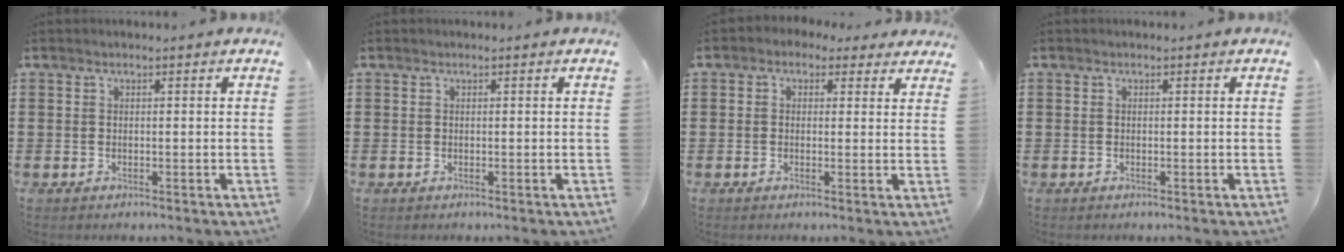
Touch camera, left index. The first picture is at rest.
{"total": 0.0}
{"total": 1.8, "force": [0.9, 1.4, 0.6], "torque": [-0.018, 0.009, 0.015]}
{"total": 0.0}